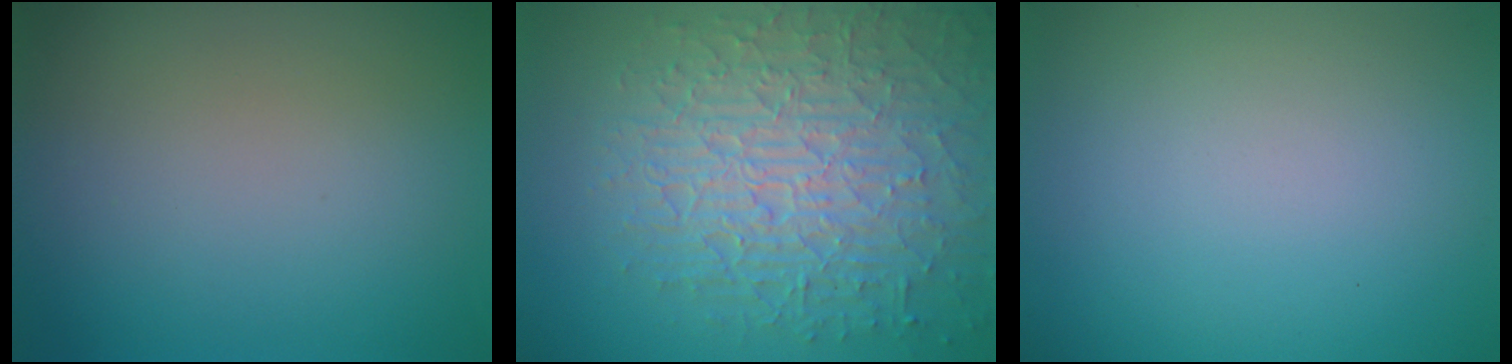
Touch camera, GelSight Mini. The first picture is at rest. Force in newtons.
{"total": 8.9, "press": 6.3, "slide": 6.4}
{"total": 0.0}